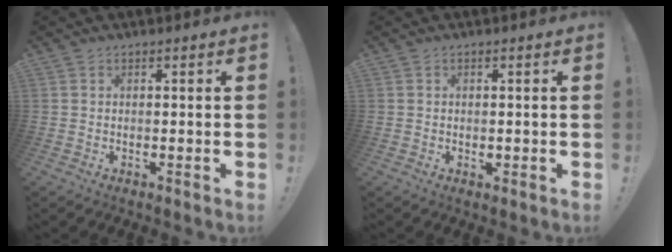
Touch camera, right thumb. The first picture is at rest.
{"total": 0.7, "force": [-0.1, 0.5, 0.4], "torque": [0.001, 0.001, -0.002]}